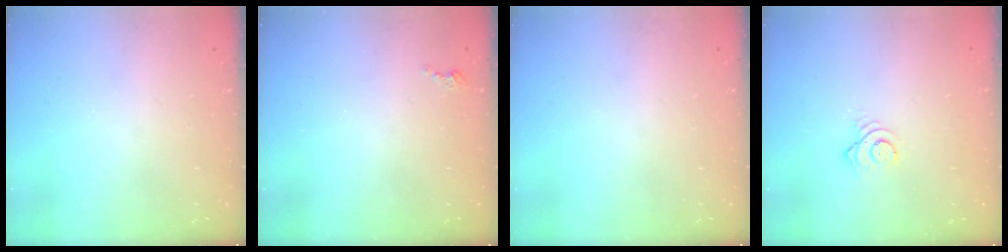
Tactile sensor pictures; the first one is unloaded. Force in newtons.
{"total": 2.3, "press": 2.3, "slide": 0.3}
{"total": 0.0}
{"total": 3.2, "press": 3.2, "slide": 0.1}